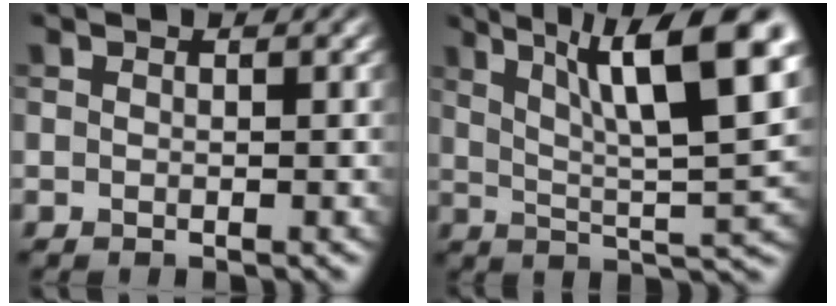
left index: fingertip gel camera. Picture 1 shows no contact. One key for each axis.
{"total": 11.6, "fx": 5.3, "fy": 2.3, "fz": 10.1, "tx": -0.157, "ty": 0.011, "tz": 0.090}